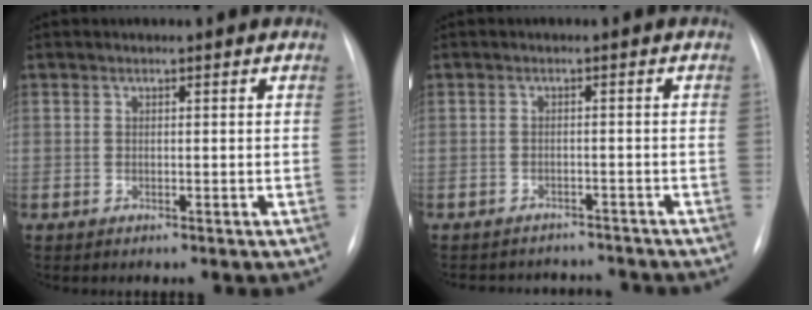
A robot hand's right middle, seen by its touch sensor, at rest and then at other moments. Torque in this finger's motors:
{"motor_torque": [0.09, -0.11, -0.01, 0.00]}